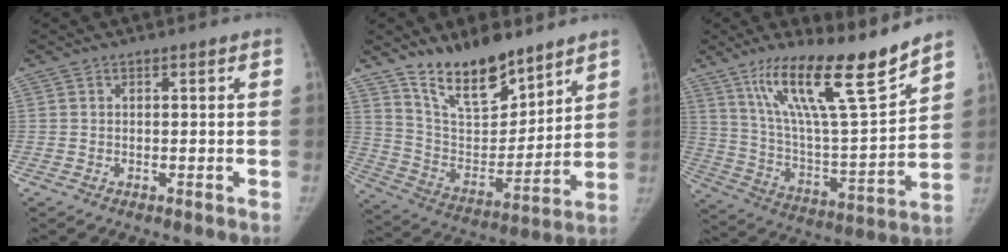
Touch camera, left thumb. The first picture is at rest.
{"total": 17.0, "force": [12.7, 7.0, 8.8], "torque": [-0.100, -0.087, 0.234]}
{"total": 22.5, "force": [15.6, 3.5, 15.9], "torque": [-0.246, -0.075, 0.279]}